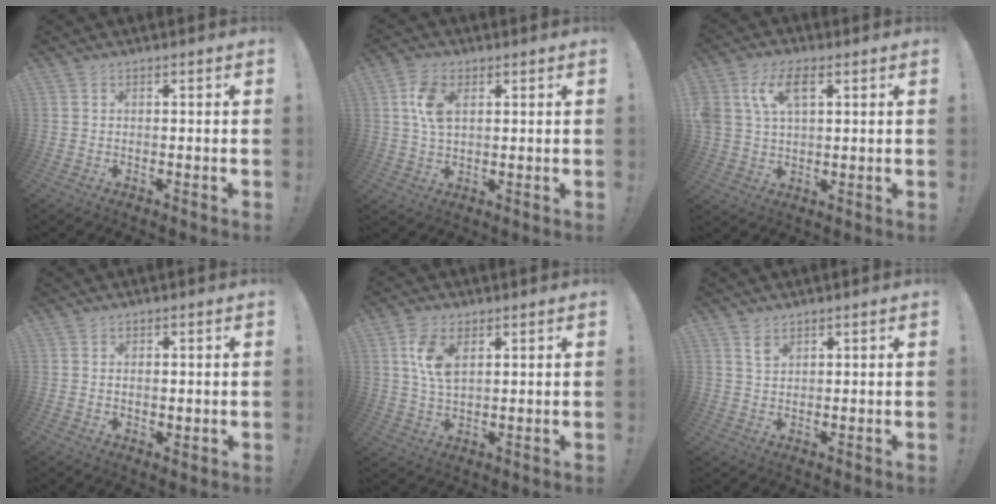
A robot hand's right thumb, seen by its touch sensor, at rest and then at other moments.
{"total": 7.7, "force": [2.2, 4.6, 5.8], "torque": [-0.115, 0.000, 0.038]}
{"total": 9.9, "force": [3.8, 5.9, 7.0], "torque": [-0.151, 0.009, 0.072]}
{"total": 1.6, "force": [0.7, 1.1, 0.9], "torque": [-0.007, -0.002, 0.009]}
{"total": 8.2, "force": [3.0, 4.5, 6.2], "torque": [-0.125, -0.004, 0.053]}
{"total": 2.9, "force": [2.0, 1.5, 1.3], "torque": [-0.010, -0.015, 0.034]}